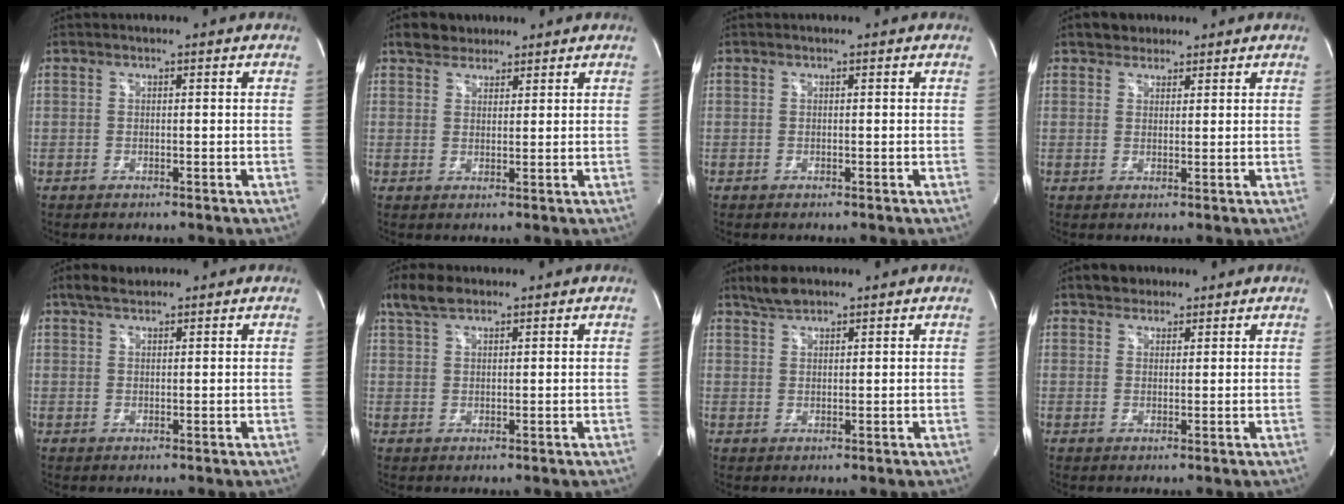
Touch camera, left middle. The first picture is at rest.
{"total": 3.8, "force": [2.9, 2.2, 0.8], "torque": [-0.019, 0.019, 0.052]}
{"total": 0.0}
{"total": 2.7, "force": [2.1, 1.8, 0.3], "torque": [-0.005, 0.014, 0.032]}
{"total": 2.8, "force": [2.3, 1.1, 1.3], "torque": [-0.030, 0.016, 0.041]}
{"total": 4.9, "force": [3.6, 1.8, 2.7], "torque": [-0.068, 0.020, 0.075]}
{"total": 3.2, "force": [2.8, 0.9, 1.2], "torque": [-0.032, 0.009, 0.055]}
{"total": 3.0, "force": [2.3, 1.9, 0.5], "torque": [-0.010, 0.014, 0.036]}